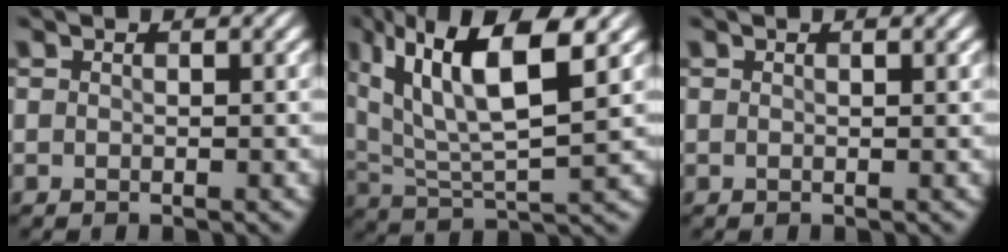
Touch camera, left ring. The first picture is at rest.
{"total": 10.1, "force": [4.8, 2.9, 8.4], "torque": [-0.157, 0.007, 0.090]}
{"total": 0.6, "force": [0.3, 0.1, 0.5], "torque": [-0.008, 0.000, 0.004]}